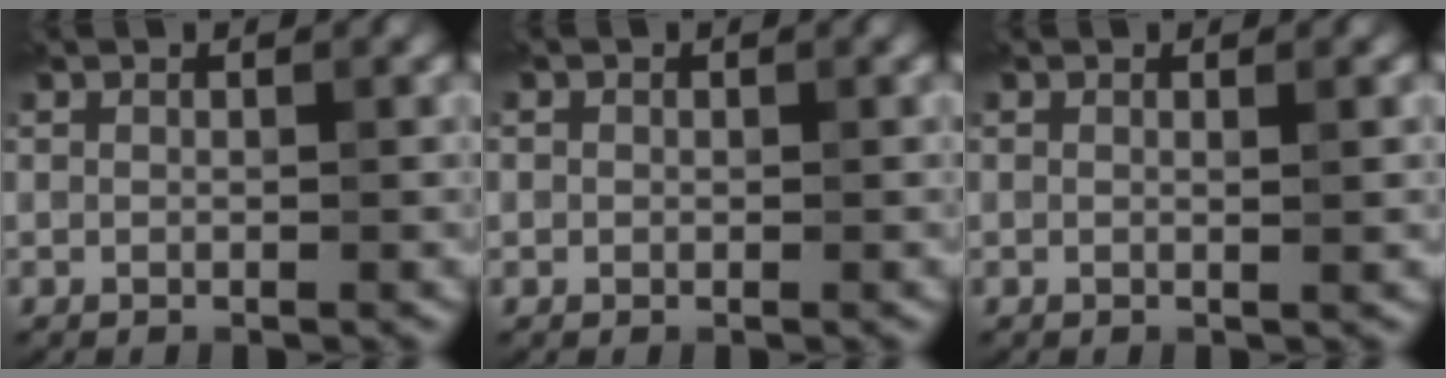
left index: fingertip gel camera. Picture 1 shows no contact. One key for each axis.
{"total": 0.7, "fx": 0.2, "fy": 0.7, "fz": 0.0, "tx": 0.006, "ty": -0.003, "tz": -0.001}
{"total": 0.9, "fx": 0.2, "fy": 0.2, "fz": 0.8, "tx": -0.009, "ty": -0.001, "tz": -0.001}